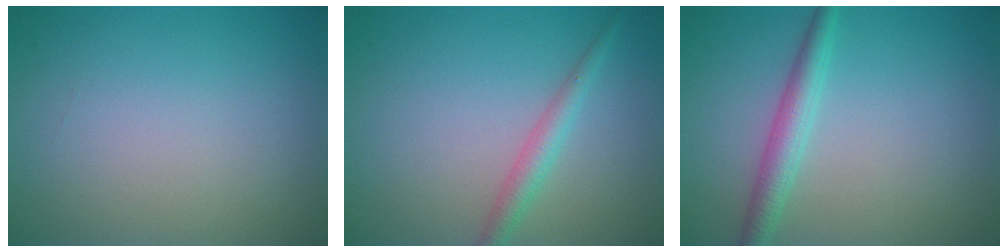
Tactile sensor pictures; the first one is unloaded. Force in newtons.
{"total": 2.1, "press": 2.1, "slide": 0.1}
{"total": 2.7, "press": 2.7, "slide": 0.1}